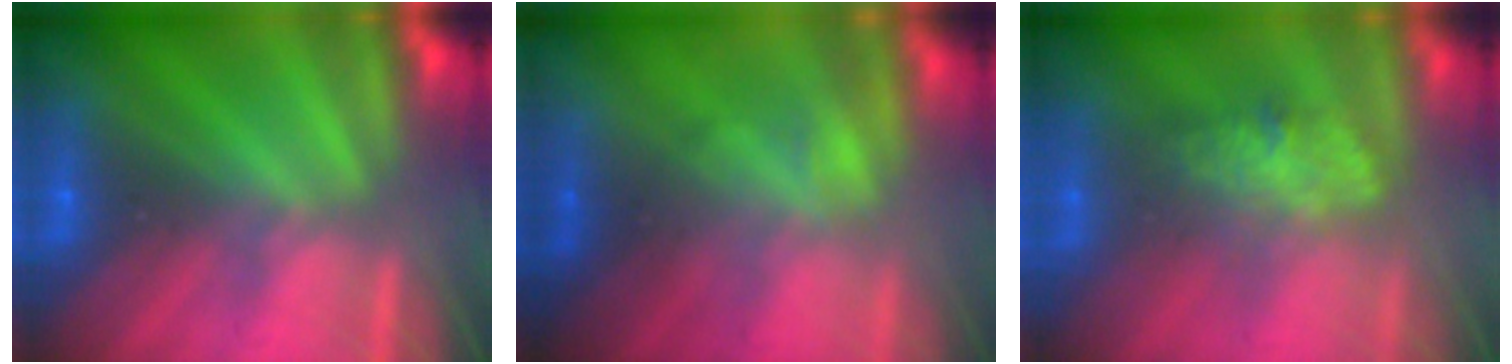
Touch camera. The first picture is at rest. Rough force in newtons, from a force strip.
{"total": 1.8}
{"total": 2.6}